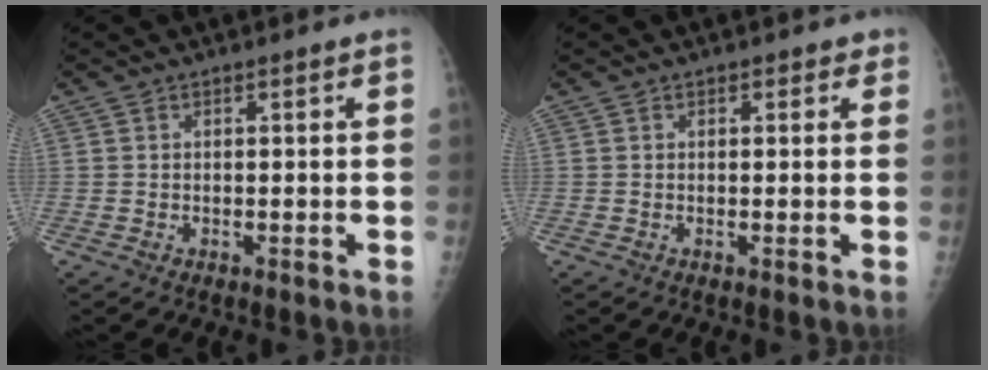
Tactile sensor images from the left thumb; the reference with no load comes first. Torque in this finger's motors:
{"motor_torque": [-0.08, 0.07, -0.30, 0.09, 0.02]}